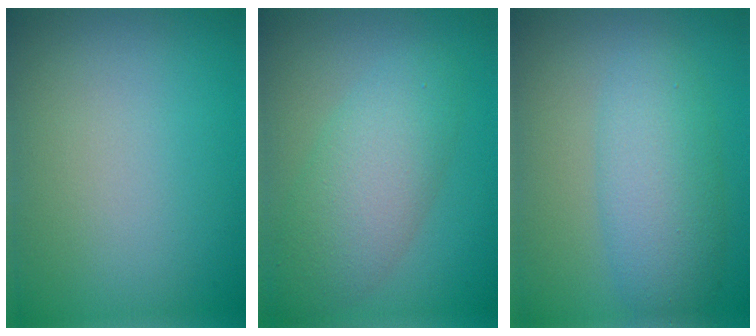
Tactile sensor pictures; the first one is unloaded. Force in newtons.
{"total": 5.3, "press": 5.3, "slide": 0.2}
{"total": 5.0, "press": 5.0, "slide": 0.1}